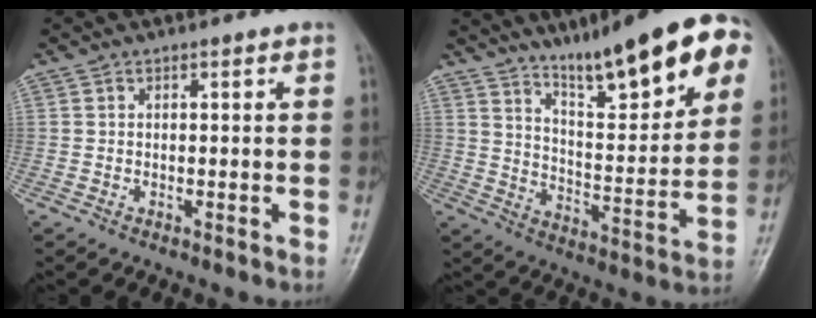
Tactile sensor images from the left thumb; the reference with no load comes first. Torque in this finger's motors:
{"motor_torque": [0.92, 0.90, 1.62, -1.15, 0.29]}